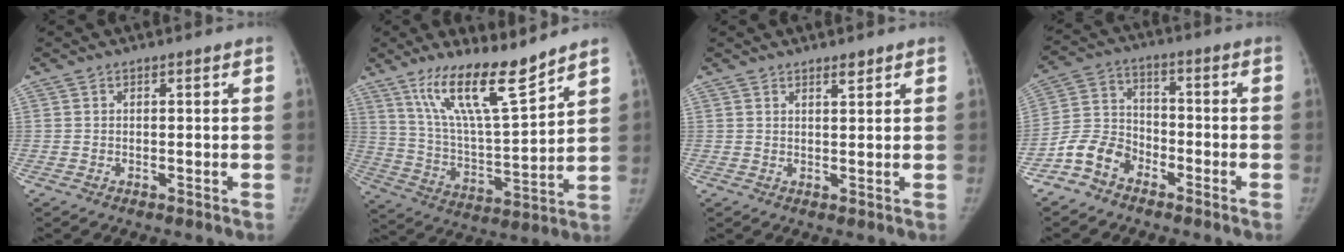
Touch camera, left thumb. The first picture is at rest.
{"total": 15.6, "force": [11.3, 2.7, 10.4], "torque": [-0.170, -0.072, 0.215]}
{"total": 1.5, "force": [1.2, 0.4, 0.8], "torque": [-0.008, -0.010, 0.020]}
{"total": 8.3, "force": [-5.4, 5.6, 2.9], "torque": [-0.048, 0.043, -0.117]}